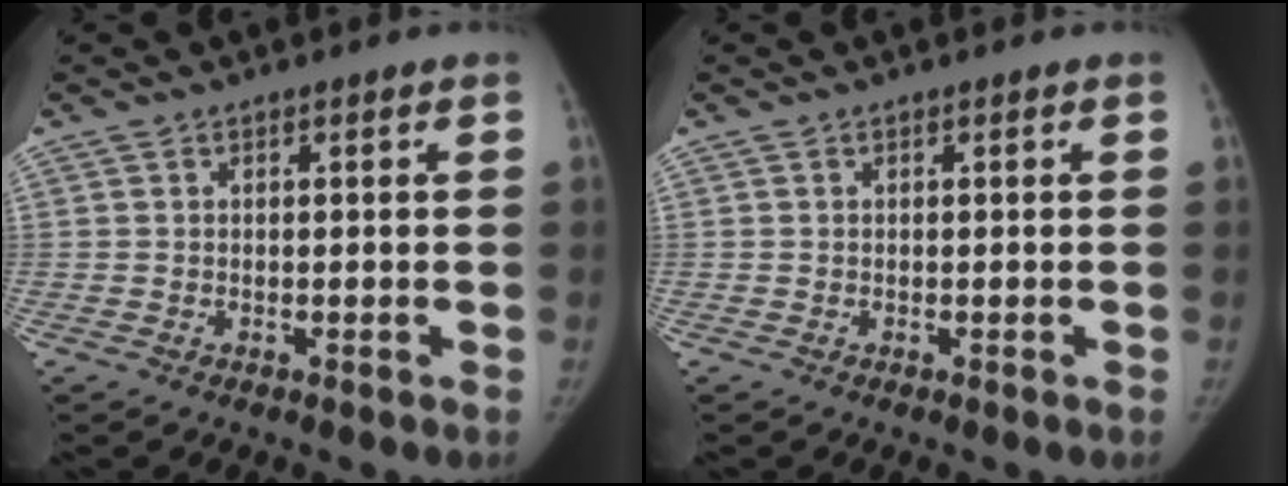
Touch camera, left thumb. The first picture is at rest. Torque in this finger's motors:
{"motor_torque": [0.08, -0.01, 0.19, -0.19, 0.03]}